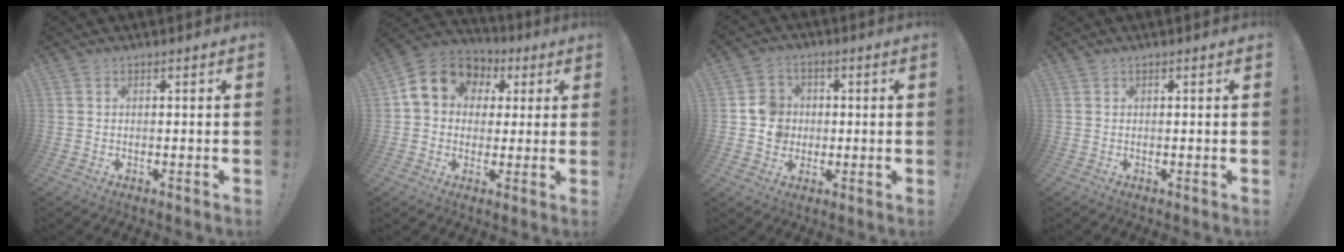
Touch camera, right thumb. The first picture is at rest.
{"total": 12.3, "force": [3.7, 10.2, 5.8], "torque": [-0.082, -0.007, 0.074]}
{"total": 8.2, "force": [0.1, 7.9, 2.3], "torque": [-0.017, 0.004, 0.007]}
{"total": 0.0}